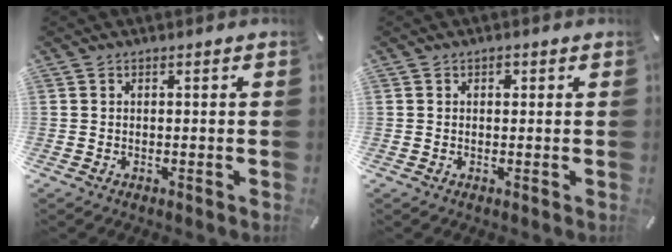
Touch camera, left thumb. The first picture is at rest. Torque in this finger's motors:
{"motor_torque": [0.26, 0.46, -0.15, -0.23, 0.04]}